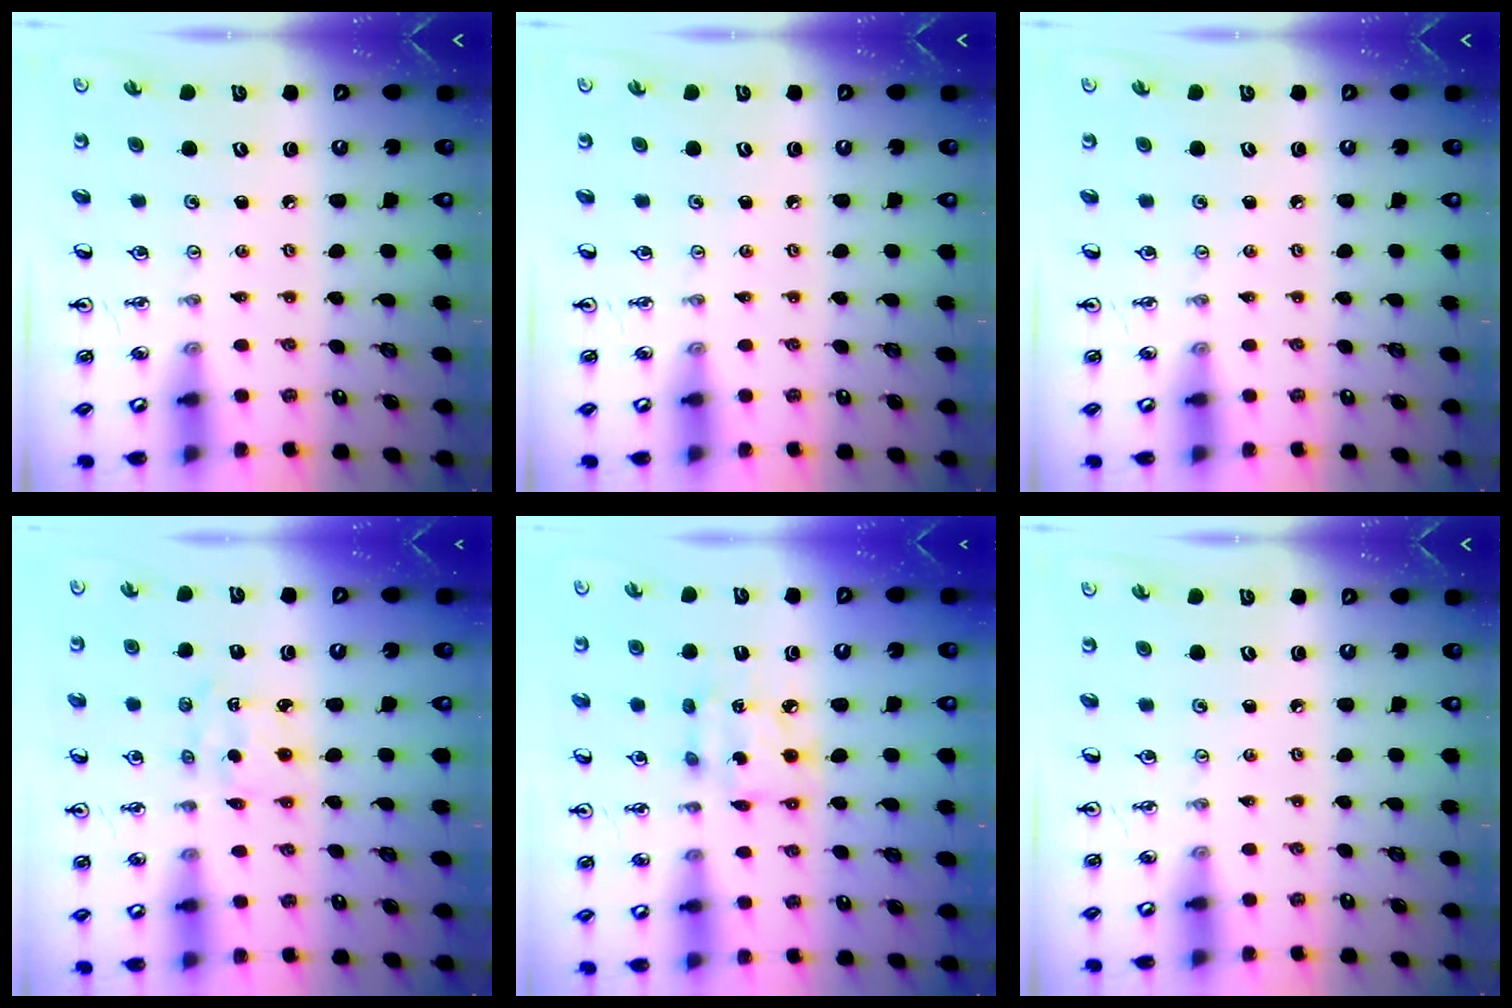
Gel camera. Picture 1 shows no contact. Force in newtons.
{"total": 0.0}
{"total": 0.0}
{"total": 1.8, "press": 1.6, "slide": 0.6}
{"total": 6.4, "press": 6.4, "slide": 0.3}
{"total": 0.0}